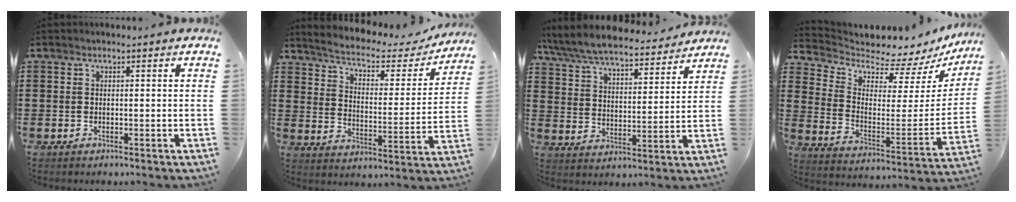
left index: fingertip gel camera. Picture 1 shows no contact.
{"total": 3.7, "force": [2.9, 1.2, 1.9], "torque": [-0.055, -0.024, 0.040]}
{"total": 7.3, "force": [6.9, 0.6, 2.3], "torque": [-0.076, -0.043, 0.120]}
{"total": 4.3, "force": [4.1, 1.4, 0.8], "torque": [-0.039, -0.055, 0.063]}